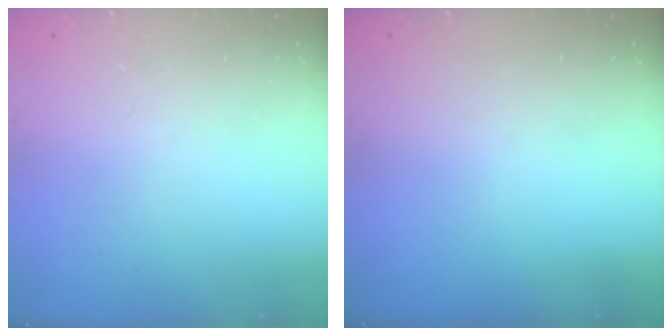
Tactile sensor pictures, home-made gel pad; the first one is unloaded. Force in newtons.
{"total": 0.0}